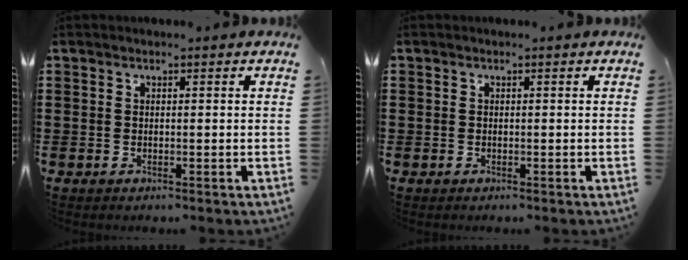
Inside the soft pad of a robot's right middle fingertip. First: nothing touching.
{"total": 0.5, "force": [-0.1, 0.5, 0.0], "torque": [-0.001, 0.005, -0.004]}